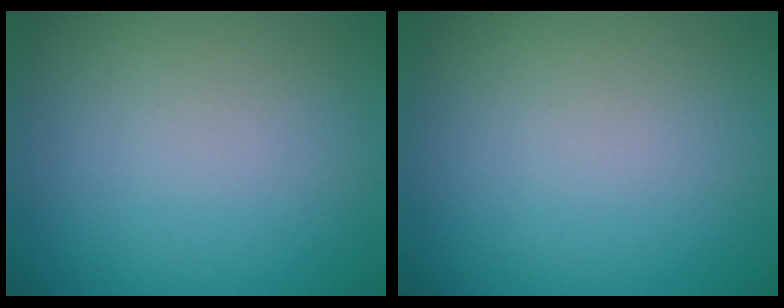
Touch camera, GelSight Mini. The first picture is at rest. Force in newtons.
{"total": 0.0}